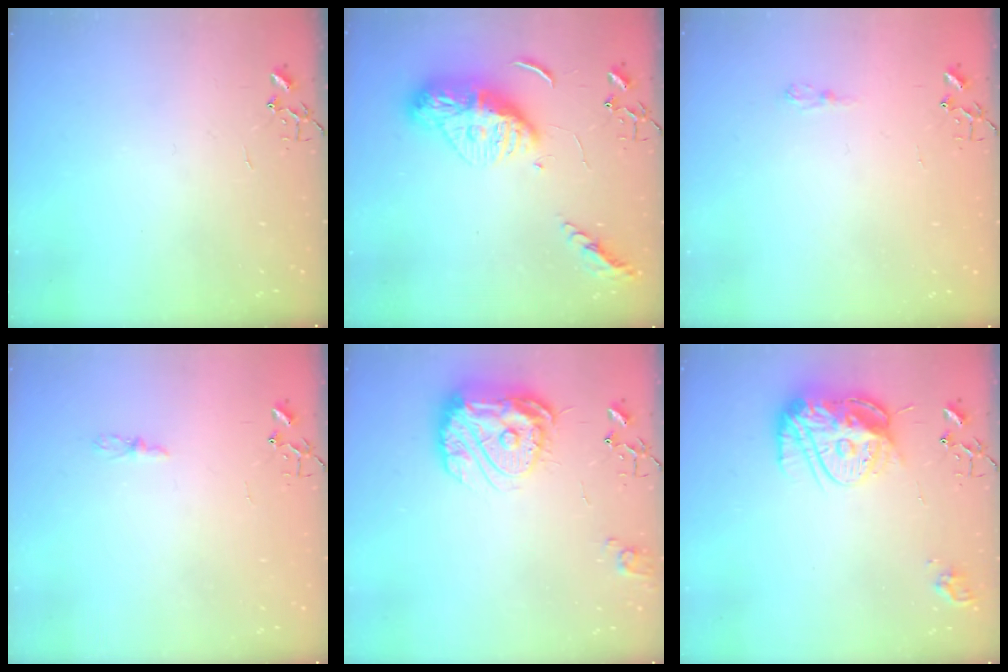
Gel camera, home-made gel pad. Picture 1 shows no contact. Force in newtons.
{"total": 15.4, "press": 15.3, "slide": 1.2}
{"total": 6.5, "press": 6.5, "slide": 0.6}
{"total": 4.4, "press": 4.3, "slide": 0.5}
{"total": 17.3, "press": 17.2, "slide": 1.9}
{"total": 19.1, "press": 19.1, "slide": 1.5}